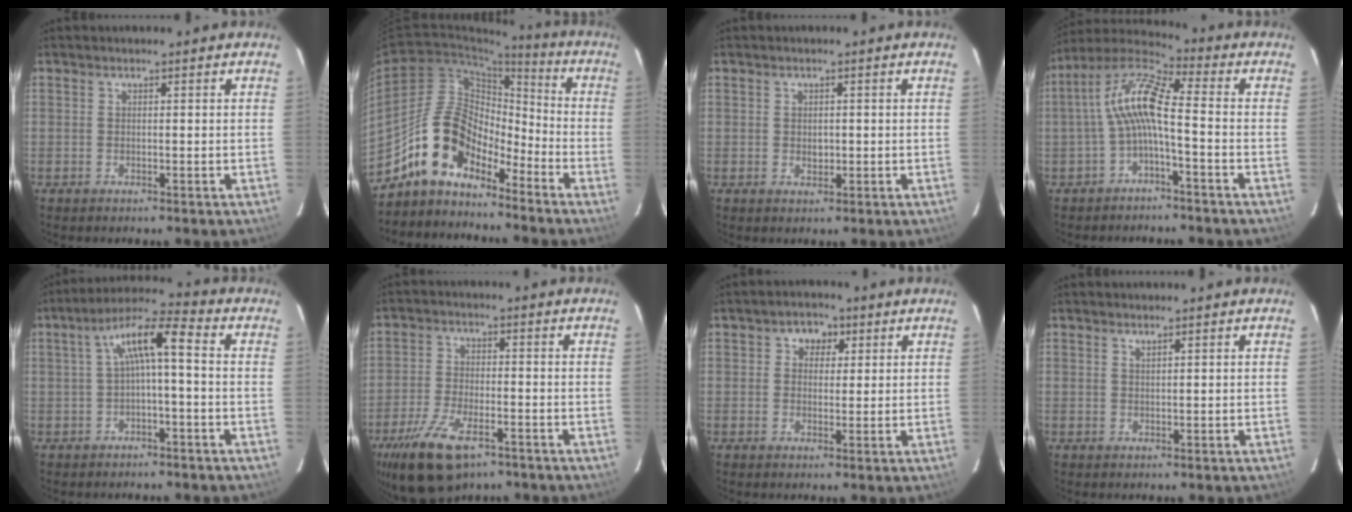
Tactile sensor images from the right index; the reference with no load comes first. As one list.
[{"total": 12.5, "force": [-9.5, 5.9, 5.6], "torque": [-0.099, 0.028, -0.177]}, {"total": 1.8, "force": [-0.1, 1.4, 1.1], "torque": [-0.018, 0.002, 0.001]}, {"total": 9.5, "force": [-1.7, 1.8, 9.1], "torque": [-0.197, 0.023, -0.037]}, {"total": 7.3, "force": [-0.4, 1.5, 7.1], "torque": [-0.146, 0.026, -0.006]}, {"total": 13.1, "force": [-8.1, 5.8, 8.5], "torque": [-0.191, -0.023, -0.147]}, {"total": 3.9, "force": [1.2, 3.4, 1.5], "torque": [-0.018, 0.013, 0.017]}, {"total": 0.7, "force": [0.6, 0.0, 0.3], "torque": [-0.005, 0.000, 0.011]}]